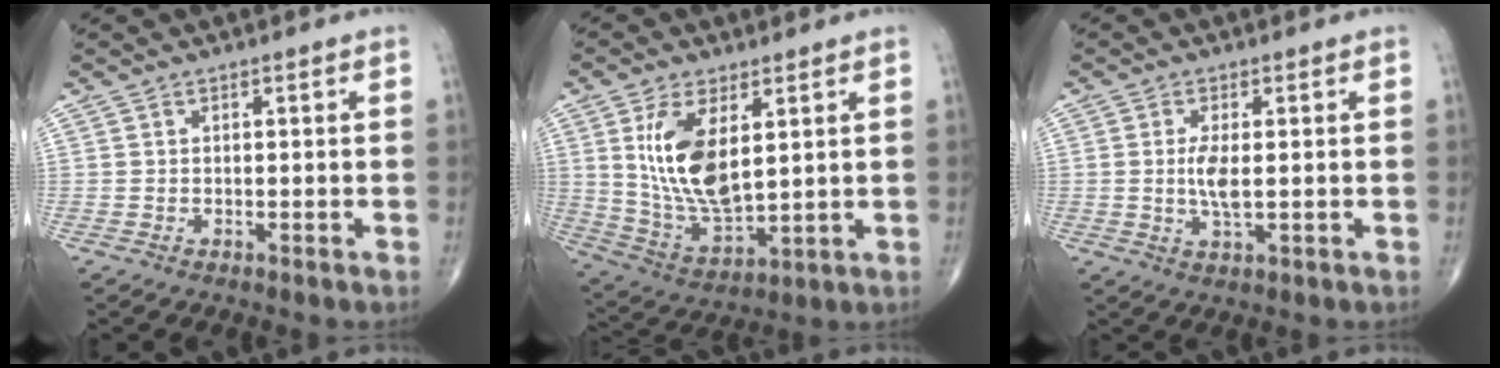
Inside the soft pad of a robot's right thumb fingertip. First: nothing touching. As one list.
[{"total": 13.7, "force": [3.8, 6.5, 11.5], "torque": [-0.215, -0.026, 0.088]}, {"total": 4.2, "force": [0.1, 1.4, 4.0], "torque": [-0.089, -0.011, 0.002]}]